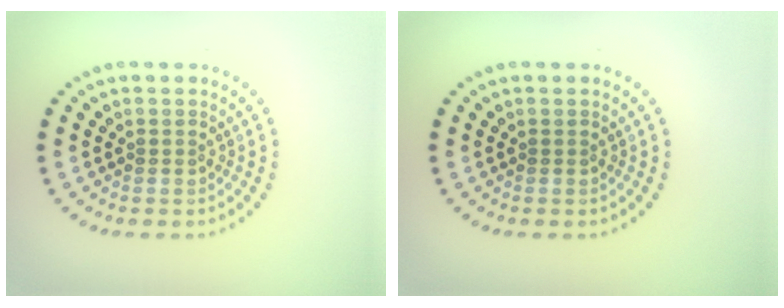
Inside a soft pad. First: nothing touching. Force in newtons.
{"total": 0.0}